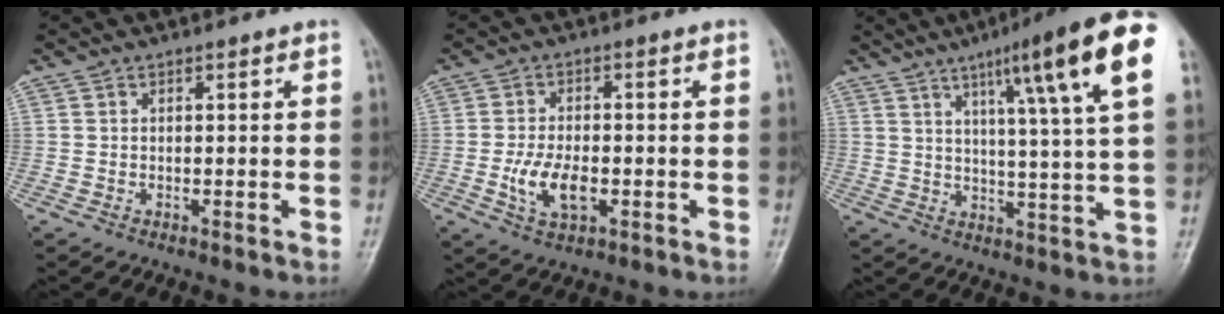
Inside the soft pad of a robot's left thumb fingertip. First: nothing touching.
{"total": 7.2, "force": [-1.9, 3.8, 5.8], "torque": [-0.111, 0.003, -0.033]}
{"total": 18.7, "force": [8.5, 1.8, 16.5], "torque": [-0.227, -0.016, 0.114]}